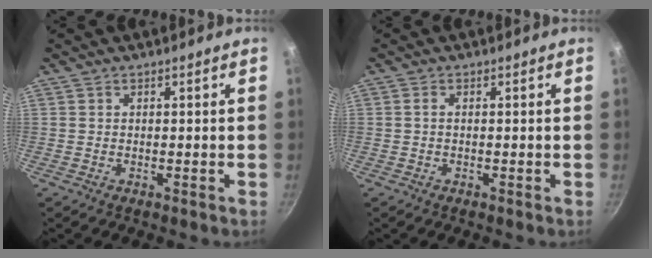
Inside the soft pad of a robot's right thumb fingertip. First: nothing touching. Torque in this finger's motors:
{"motor_torque": [0.78, 2.01, 1.58, 0.02, 0.23]}